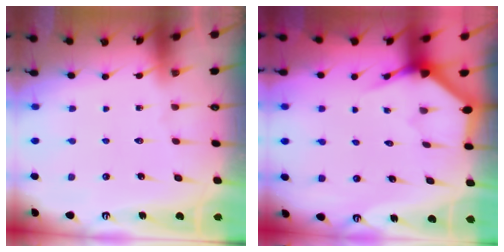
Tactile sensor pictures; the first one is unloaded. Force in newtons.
{"total": 3.6, "press": 3.6, "slide": 0.2}